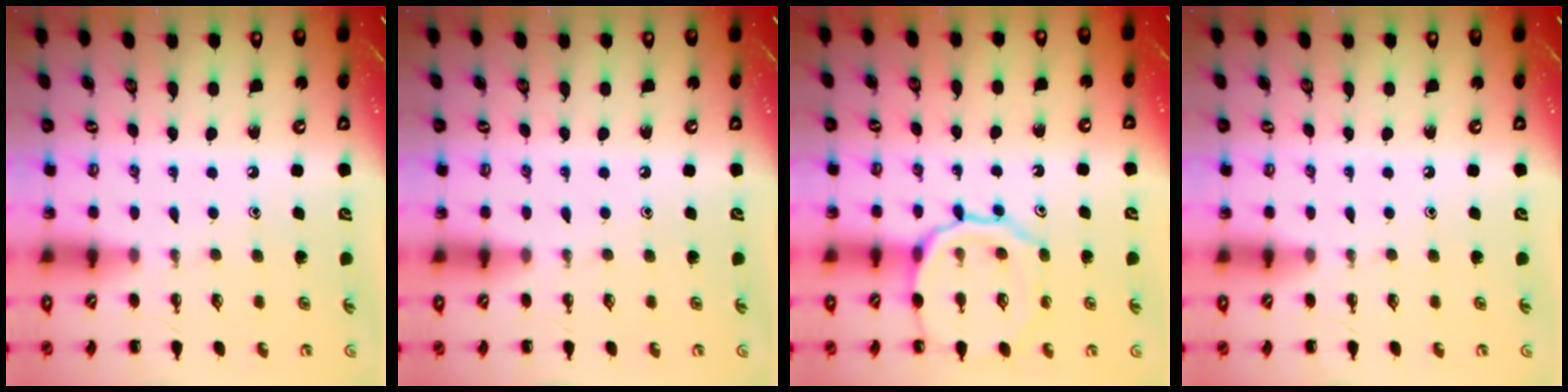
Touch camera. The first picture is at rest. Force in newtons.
{"total": 0.0}
{"total": 12.1, "press": 12.1, "slide": 1.0}
{"total": 0.0}